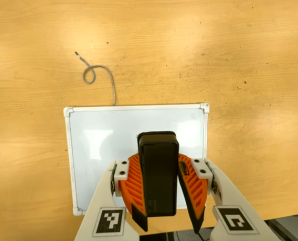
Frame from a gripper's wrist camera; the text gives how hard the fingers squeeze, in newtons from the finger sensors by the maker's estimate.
{"total": 8.8, "left": 9.1, "right": 8.6}